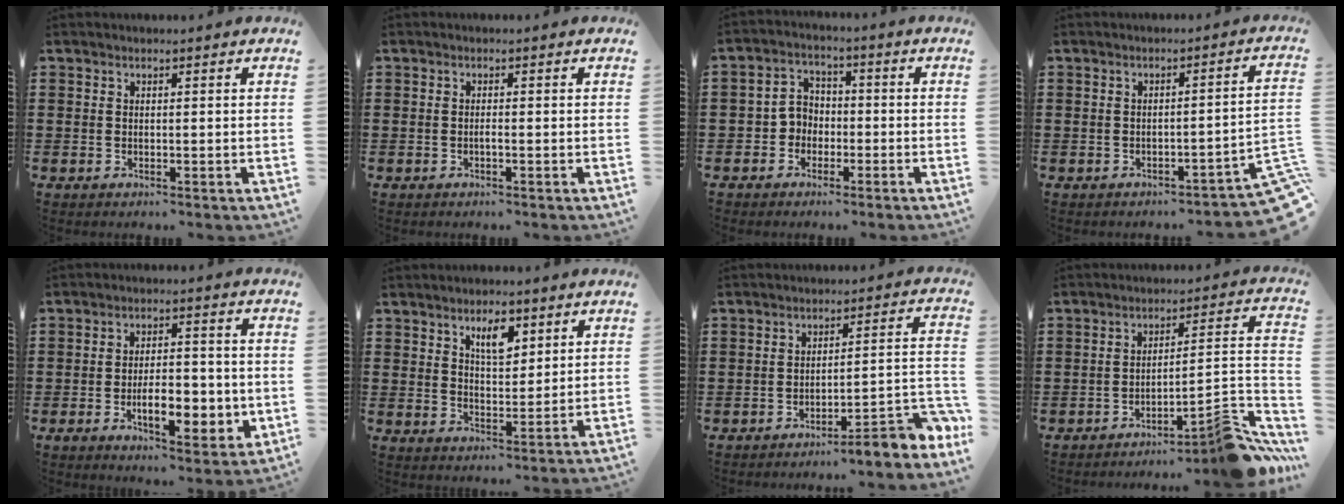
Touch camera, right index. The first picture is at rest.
{"total": 0.8, "force": [-0.3, 0.1, 0.7], "torque": [-0.014, -0.002, -0.005]}
{"total": 4.0, "force": [-2.0, 3.4, 0.8], "torque": [-0.035, 0.008, -0.046]}
{"total": 3.6, "force": [-2.9, 0.3, 2.1], "torque": [-0.038, -0.008, -0.059]}
{"total": 8.5, "force": [-2.3, 4.1, 7.1], "torque": [-0.118, -0.002, -0.044]}
{"total": 5.0, "force": [3.0, 2.1, 3.4], "torque": [-0.060, 0.000, 0.049]}
{"total": 5.0, "force": [-4.0, 0.3, 3.0], "torque": [-0.050, -0.015, -0.079]}
{"total": 8.2, "force": [-6.7, 0.6, 4.7], "torque": [-0.048, -0.009, -0.131]}